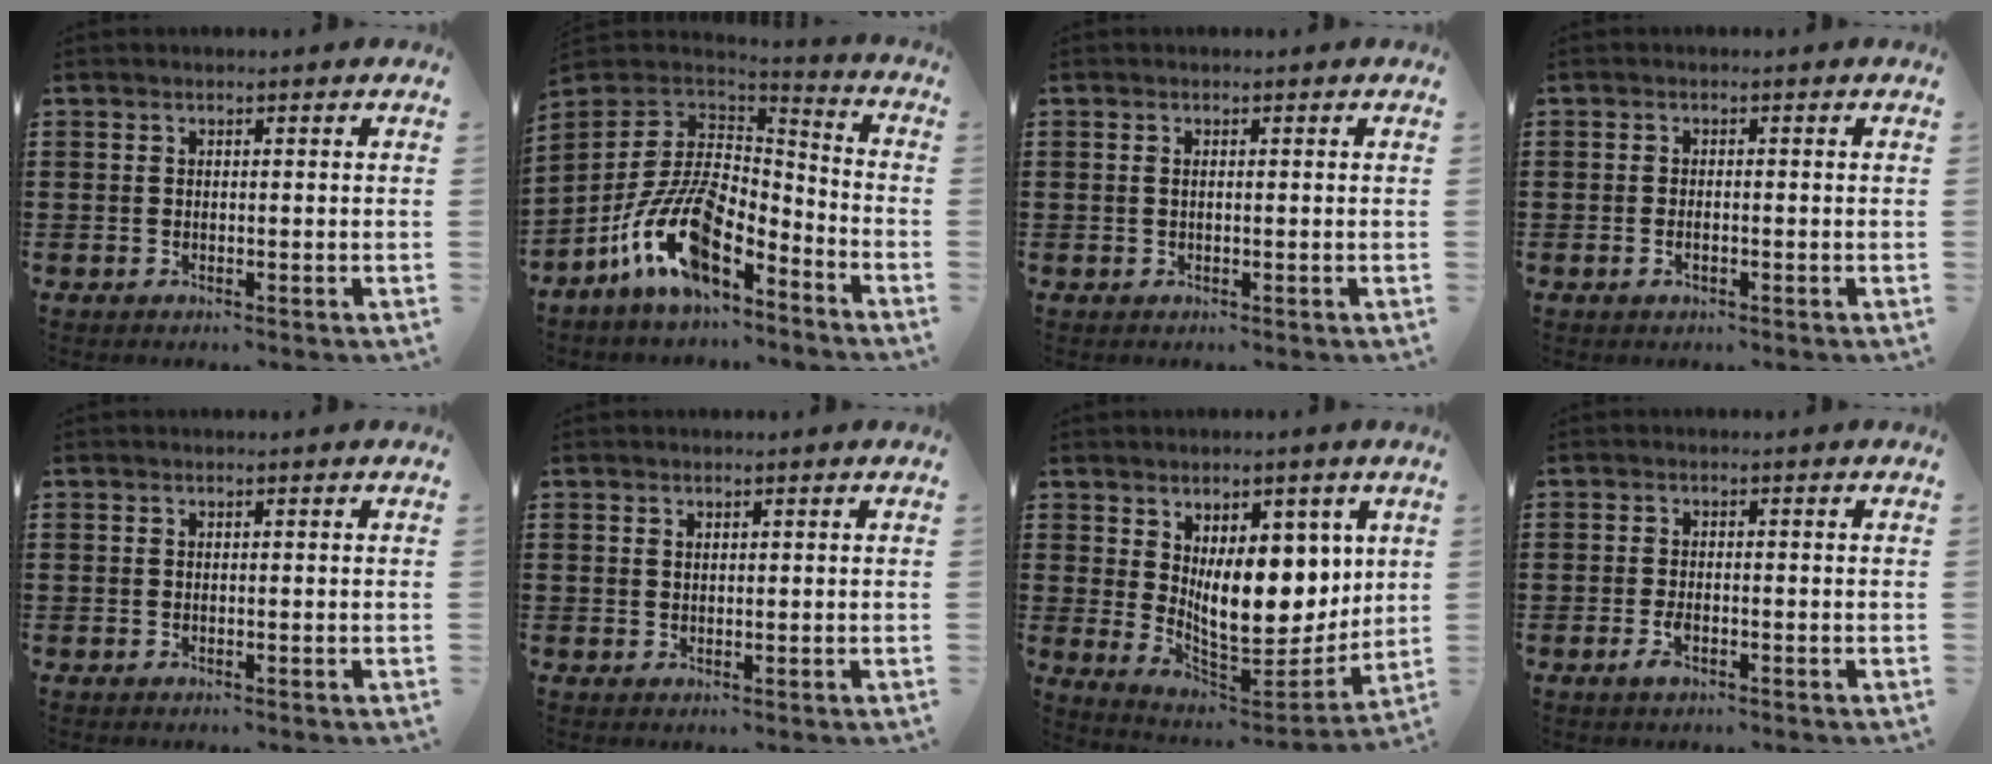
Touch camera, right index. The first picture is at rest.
{"total": 14.9, "force": [-7.8, 7.2, 10.5], "torque": [-0.230, 0.020, -0.147]}
{"total": 0.7, "force": [0.0, 0.3, 0.6], "torque": [-0.014, -0.001, 0.001]}
{"total": 1.2, "force": [-0.4, 0.4, 1.1], "torque": [-0.022, -0.004, -0.006]}
{"total": 0.0}
{"total": 0.9, "force": [0.6, 0.5, 0.3], "torque": [-0.008, 0.003, 0.012]}
{"total": 11.6, "force": [3.3, 6.9, 8.8], "torque": [-0.111, -0.031, 0.059]}
{"total": 2.4, "force": [-1.0, 0.8, 2.1], "torque": [-0.047, -0.007, -0.019]}